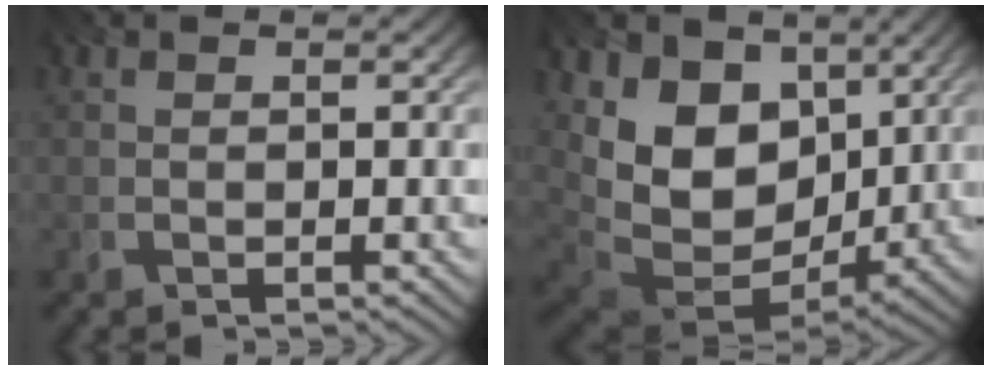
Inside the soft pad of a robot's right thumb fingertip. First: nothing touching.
{"total": 15.0, "force": [2.5, 10.8, 10.1], "torque": [-0.222, -0.007, 0.062]}